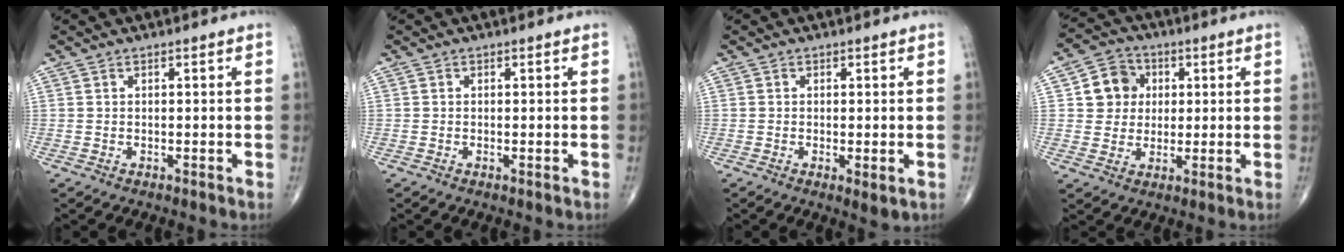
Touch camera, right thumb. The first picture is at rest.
{"total": 0.0}
{"total": 2.1, "force": [-0.4, 0.8, 1.9], "torque": [-0.031, -0.008, -0.003]}
{"total": 7.9, "force": [1.6, 7.2, 2.8], "torque": [-0.012, 0.001, 0.022]}